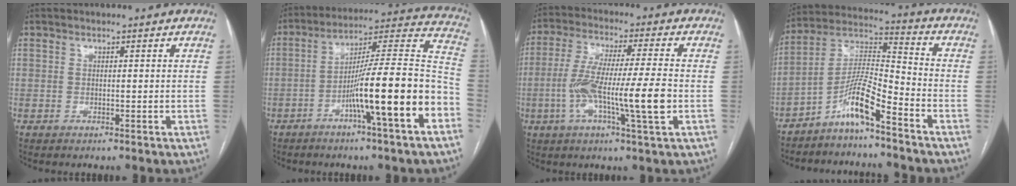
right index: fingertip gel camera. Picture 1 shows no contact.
{"total": 18.1, "force": [-6.9, 0.0, 16.7], "torque": [-0.240, 0.013, -0.113]}
{"total": 13.4, "force": [-2.7, 0.4, 13.1], "torque": [-0.247, -0.002, -0.054]}
{"total": 9.0, "force": [-6.1, 0.6, 6.6], "torque": [-0.136, 0.015, -0.118]}